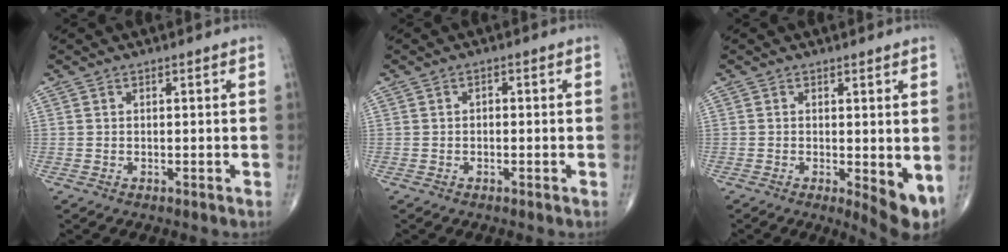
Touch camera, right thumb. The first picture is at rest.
{"total": 0.9, "force": [-0.1, 0.6, 0.6], "torque": [-0.006, 0.003, -0.006]}
{"total": 5.8, "force": [-0.5, 2.0, 5.5], "torque": [-0.072, -0.016, -0.005]}